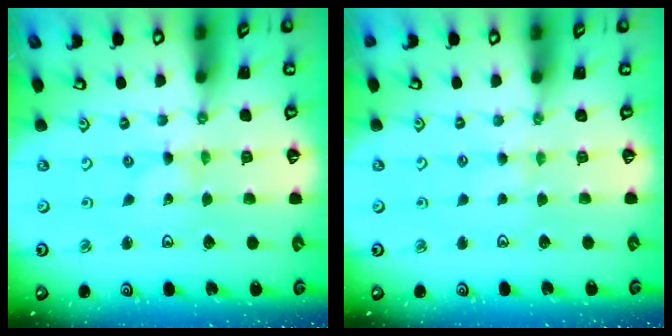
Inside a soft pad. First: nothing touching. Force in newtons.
{"total": 2.3, "press": 2.3, "slide": 0.4}